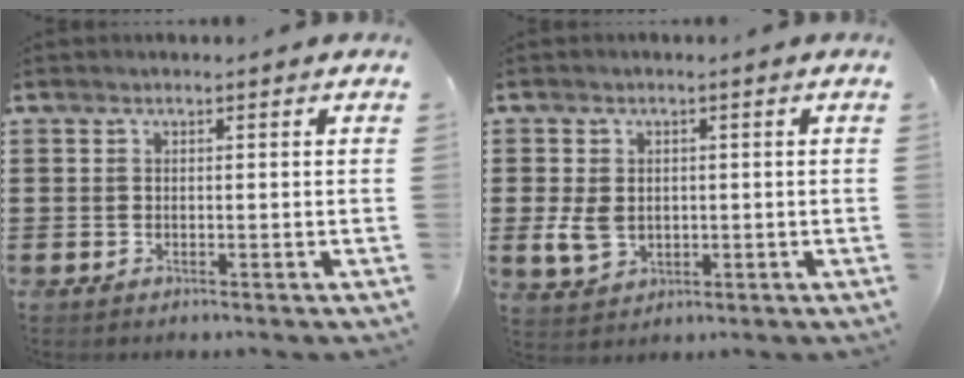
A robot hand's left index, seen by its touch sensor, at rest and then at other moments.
{"total": 4.9, "force": [-0.2, 3.8, 3.0], "torque": [-0.084, 0.001, -0.007]}